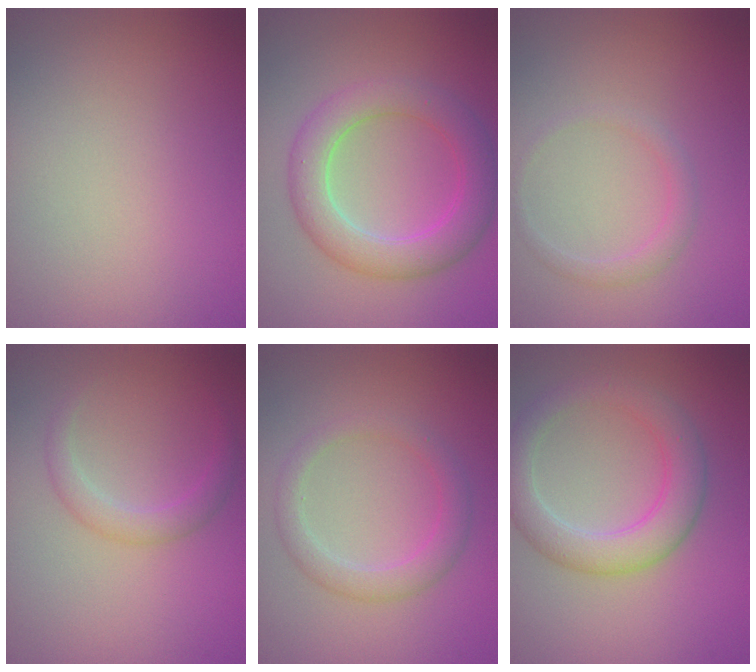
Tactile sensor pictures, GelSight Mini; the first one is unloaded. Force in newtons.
{"total": 5.3, "press": 5.3, "slide": 0.2}
{"total": 1.4, "press": 1.4, "slide": 0.1}
{"total": 1.9, "press": 1.9, "slide": 0.1}
{"total": 2.7, "press": 2.7, "slide": 0.1}
{"total": 4.6, "press": 4.6, "slide": 0.1}